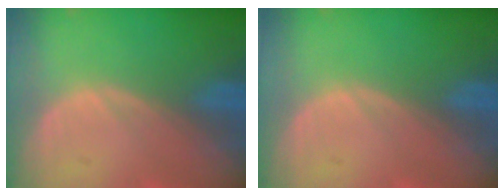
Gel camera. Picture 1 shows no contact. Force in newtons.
{"total": 0.0}